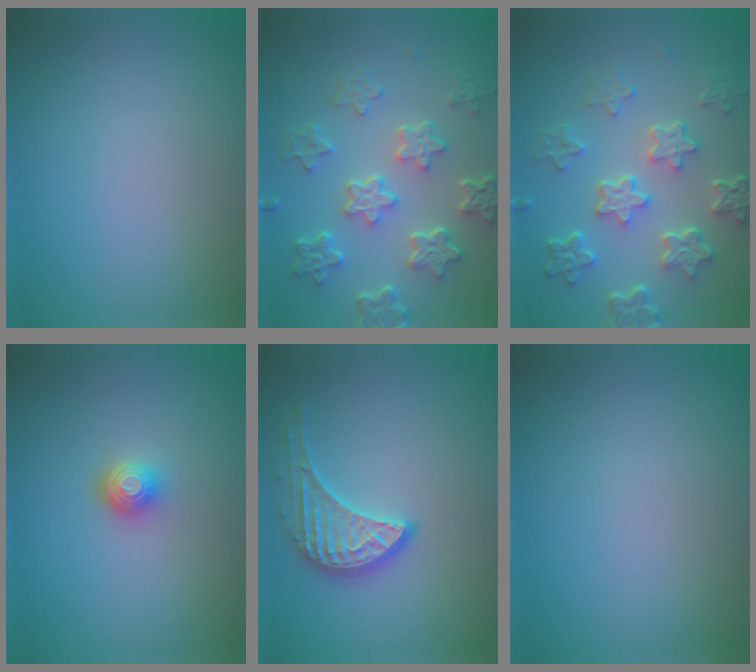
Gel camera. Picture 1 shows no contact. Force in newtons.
{"total": 6.1, "press": 4.6, "slide": 4.0}
{"total": 6.1, "press": 4.6, "slide": 4.0}
{"total": 1.9, "press": 1.4, "slide": 1.3}
{"total": 3.5, "press": 3.1, "slide": 1.5}
{"total": 0.0}